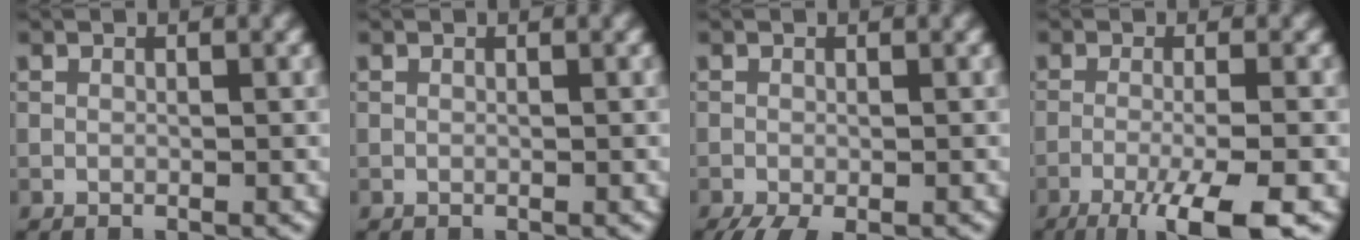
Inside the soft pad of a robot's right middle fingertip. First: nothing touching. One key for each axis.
{"total": 0.0}
{"total": 3.4, "fx": -2.4, "fy": 1.0, "fz": 2.2, "tx": -0.037, "ty": -0.010, "tz": -0.040}
{"total": 7.3, "fx": -4.2, "fy": 1.5, "fz": 5.9, "tx": -0.084, "ty": -0.003, "tz": -0.073}